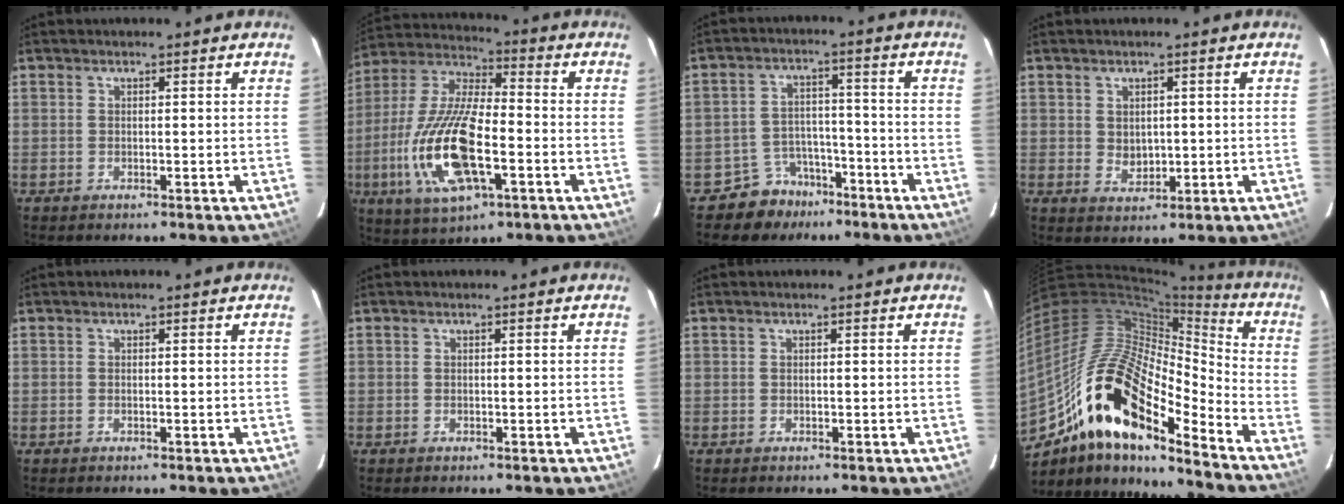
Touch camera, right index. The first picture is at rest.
{"total": 19.5, "force": [-5.8, 7.4, 17.1], "torque": [-0.366, -0.015, -0.110]}
{"total": 7.5, "force": [-5.4, 5.2, 0.0], "torque": [-0.009, 0.033, -0.081]}
{"total": 3.2, "force": [0.5, 2.6, 1.8], "torque": [-0.029, 0.001, 0.014]}
{"total": 0.0}
{"total": 0.0}
{"total": 0.0}
{"total": 23.6, "force": [-14.4, 8.3, 16.7], "torque": [-0.296, -0.019, -0.281]}